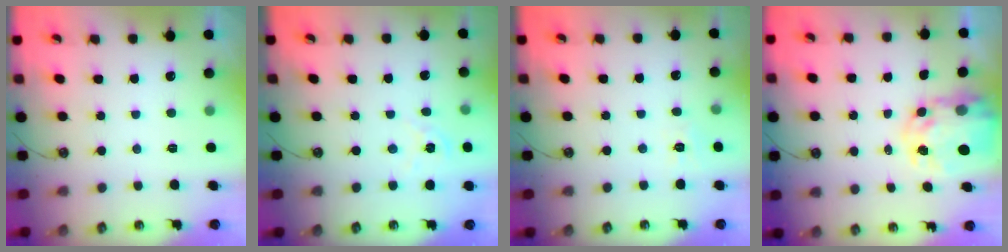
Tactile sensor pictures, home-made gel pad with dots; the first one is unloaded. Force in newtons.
{"total": 2.9, "press": 2.9, "slide": 0.3}
{"total": 2.8, "press": 2.8, "slide": 0.5}
{"total": 8.5, "press": 8.5, "slide": 0.8}